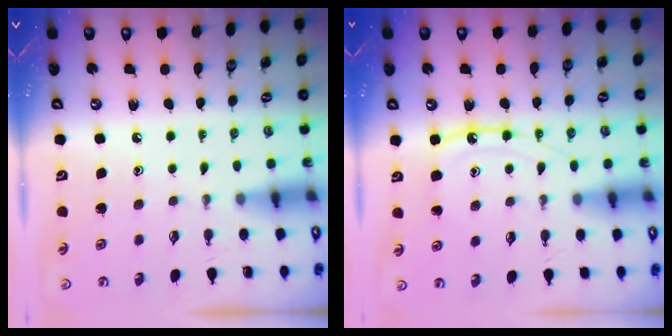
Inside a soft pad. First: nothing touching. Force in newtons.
{"total": 10.7, "press": 10.7, "slide": 0.4}